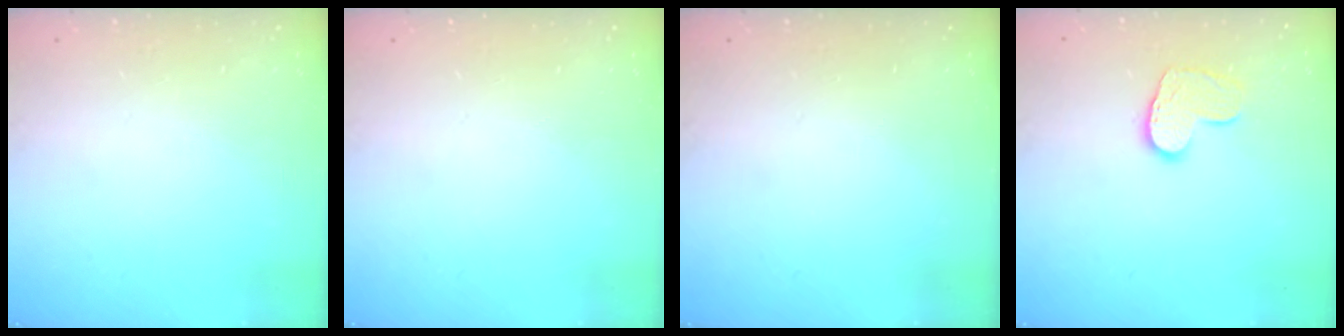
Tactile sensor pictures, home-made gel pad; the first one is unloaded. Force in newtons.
{"total": 0.0}
{"total": 0.0}
{"total": 9.5, "press": 9.5, "slide": 0.7}